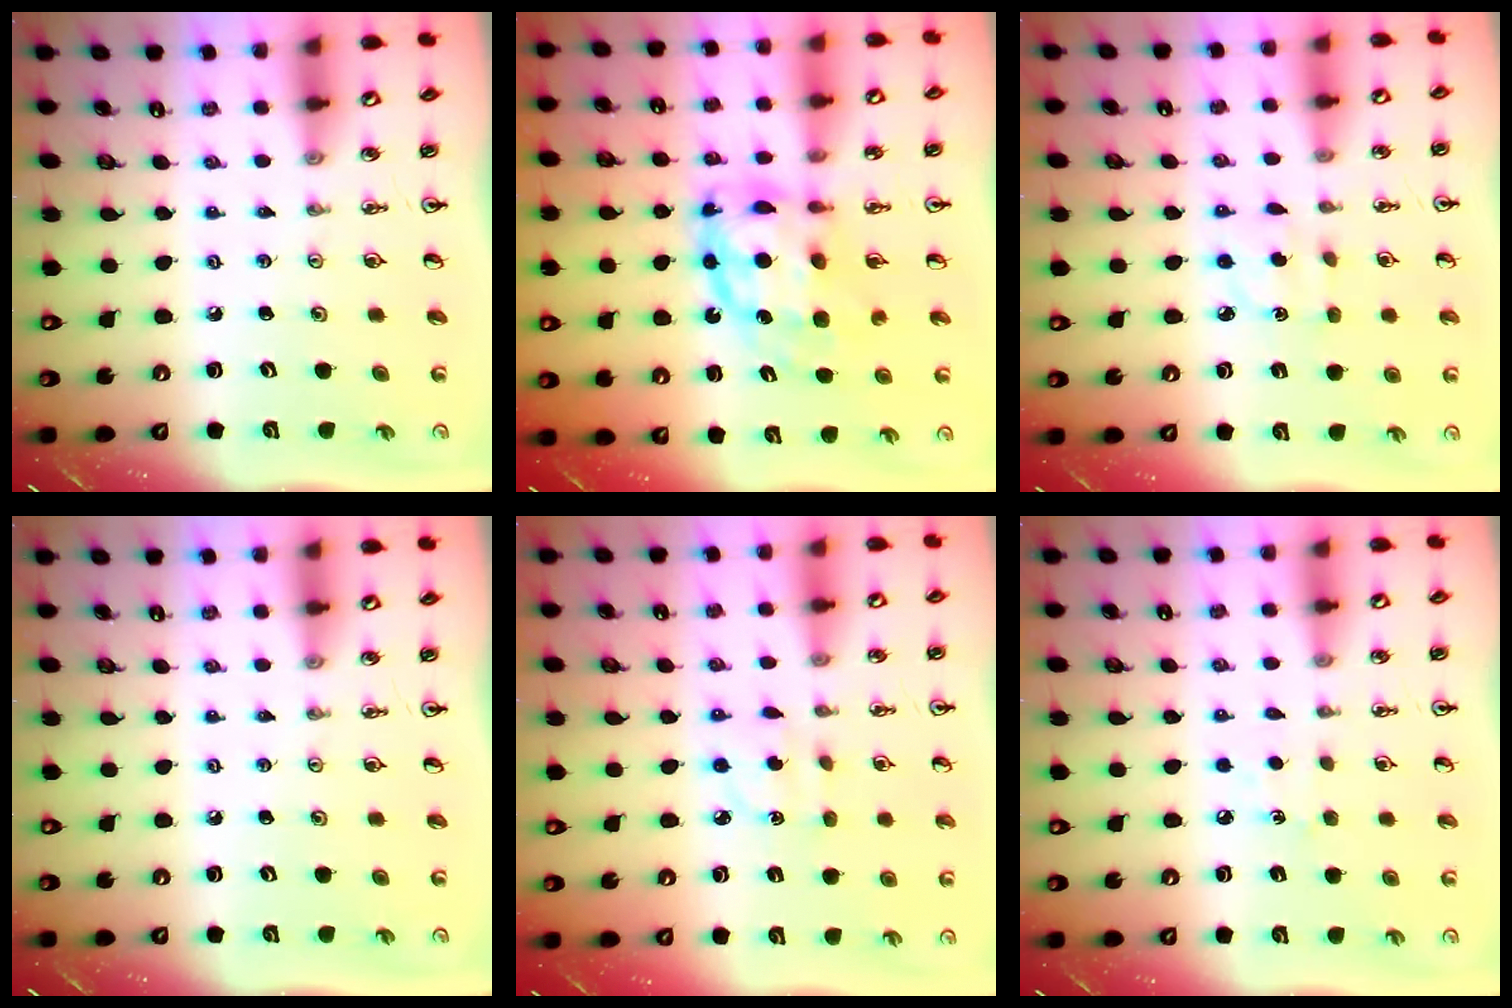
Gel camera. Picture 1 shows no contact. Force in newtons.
{"total": 11.6, "press": 11.6, "slide": 1.1}
{"total": 3.7, "press": 3.7, "slide": 0.6}
{"total": 0.0}
{"total": 3.1, "press": 3.0, "slide": 0.6}
{"total": 6.5, "press": 6.4, "slide": 0.8}